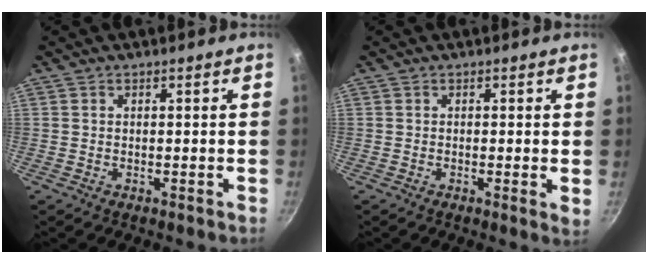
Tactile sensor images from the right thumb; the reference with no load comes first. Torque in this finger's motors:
{"motor_torque": [-0.28, 0.18, -0.18, -0.18, 0.08]}